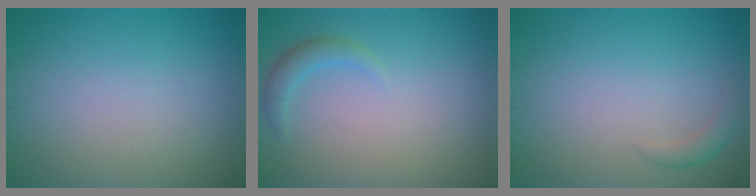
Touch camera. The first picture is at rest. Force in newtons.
{"total": 1.6, "press": 1.6, "slide": 0.1}
{"total": 1.1, "press": 1.1, "slide": 0.1}